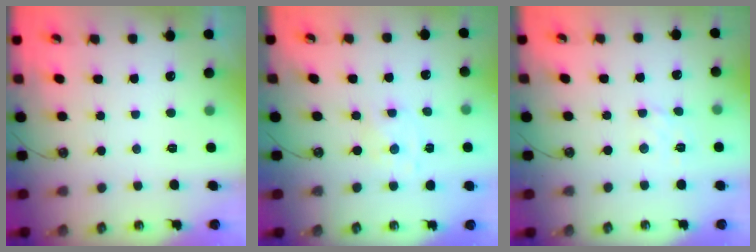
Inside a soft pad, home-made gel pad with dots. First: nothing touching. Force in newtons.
{"total": 1.5, "press": 1.4, "slide": 0.3}
{"total": 2.8, "press": 2.7, "slide": 0.6}